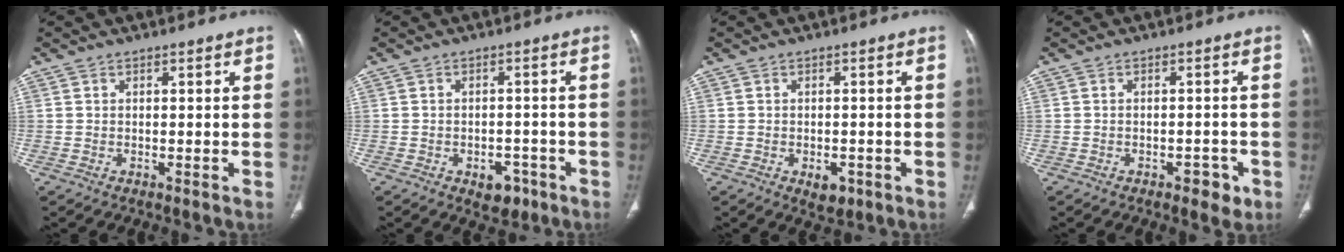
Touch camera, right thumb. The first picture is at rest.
{"total": 4.6, "force": [-2.5, 3.0, 2.5], "torque": [-0.014, 0.015, -0.027]}
{"total": 3.2, "force": [-1.4, 1.9, 2.2], "torque": [-0.020, 0.002, -0.010]}
{"total": 3.4, "force": [-1.8, 1.8, 2.3], "torque": [-0.017, 0.009, -0.020]}